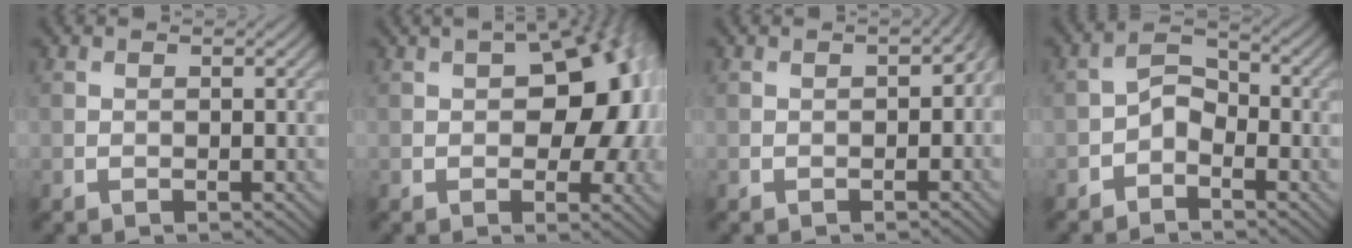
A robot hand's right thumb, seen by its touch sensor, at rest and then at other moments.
{"total": 12.3, "force": [0.9, 7.1, 10.0], "torque": [-0.122, 0.010, 0.013]}
{"total": 2.8, "force": [-0.4, 1.9, 2.0], "torque": [-0.023, -0.011, -0.007]}
{"total": 3.3, "force": [-1.8, 2.0, 2.0], "torque": [-0.036, 0.012, -0.043]}